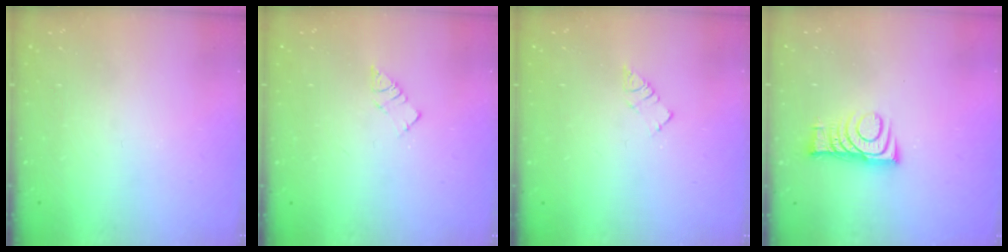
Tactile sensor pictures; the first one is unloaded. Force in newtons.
{"total": 4.0, "press": 4.0, "slide": 0.0}
{"total": 3.6, "press": 3.6, "slide": 0.3}
{"total": 8.9, "press": 8.9, "slide": 0.4}